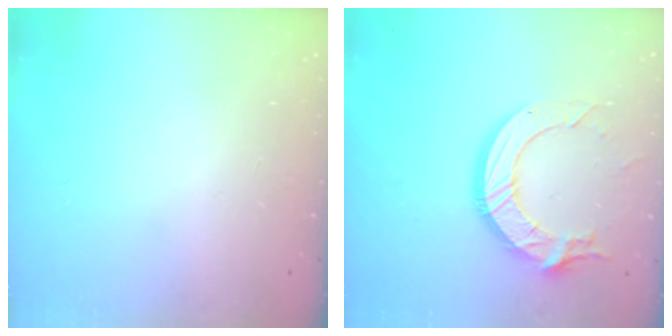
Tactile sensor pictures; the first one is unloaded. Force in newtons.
{"total": 13.5, "press": 13.4, "slide": 1.6}